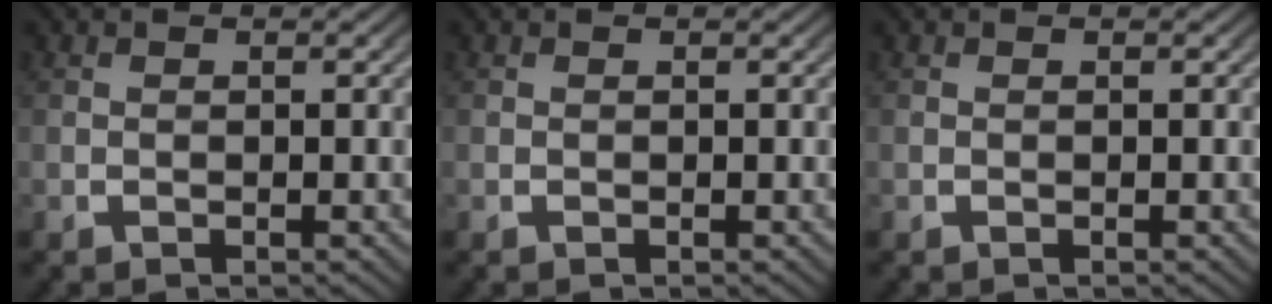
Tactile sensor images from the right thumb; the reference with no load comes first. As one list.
[{"total": 0.0}, {"total": 0.0}]